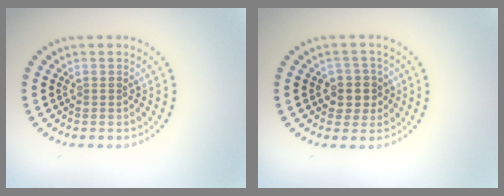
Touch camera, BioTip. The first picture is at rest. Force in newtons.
{"total": 2.7, "press": 2.5, "slide": 1.1}